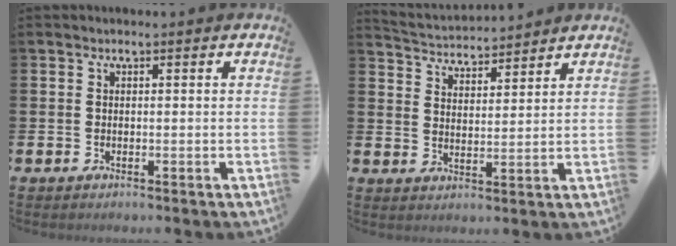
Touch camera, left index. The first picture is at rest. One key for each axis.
{"total": 4.0, "fx": 3.9, "fy": 0.5, "fz": -0.3, "tx": -0.011, "ty": -0.029, "tz": 0.068}